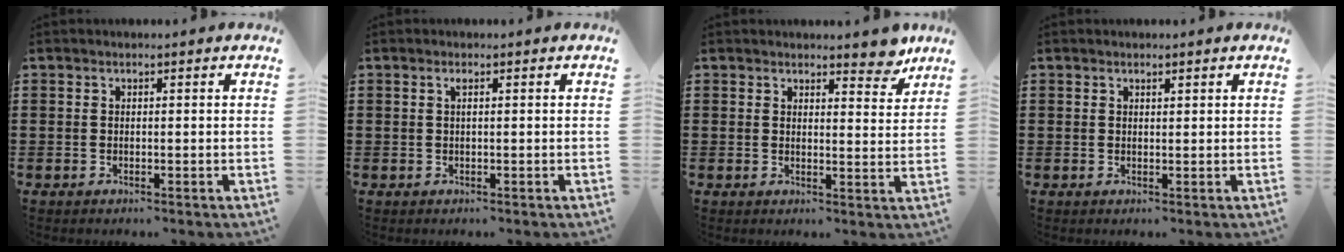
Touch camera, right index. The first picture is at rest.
{"total": 0.7, "force": [0.2, 0.1, 0.6], "torque": [-0.013, 0.000, 0.003]}
{"total": 4.5, "force": [4.0, 1.3, 1.5], "torque": [-0.014, -0.016, 0.069]}
{"total": 0.7, "force": [0.6, 0.3, 0.3], "torque": [-0.006, 0.002, 0.011]}